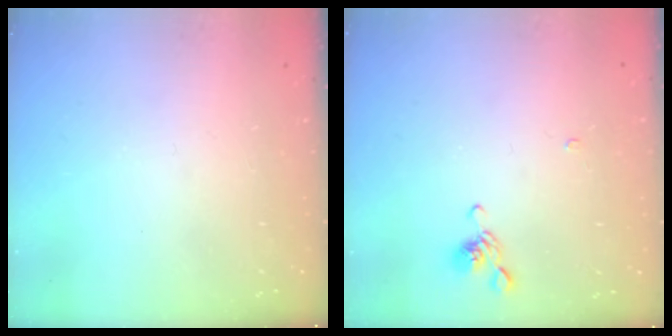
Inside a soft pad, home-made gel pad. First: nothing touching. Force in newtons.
{"total": 5.3, "press": 5.3, "slide": 0.5}